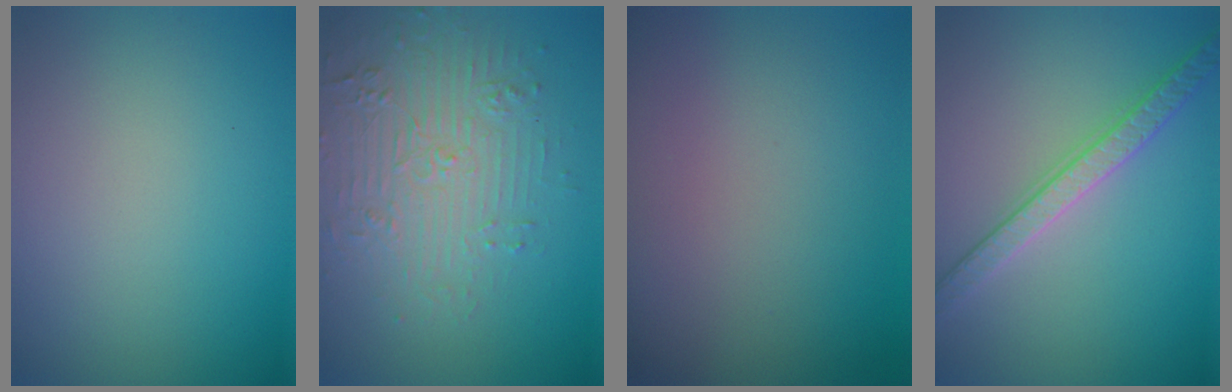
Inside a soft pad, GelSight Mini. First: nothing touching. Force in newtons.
{"total": 4.2, "press": 3.8, "slide": 1.8}
{"total": 0.0}
{"total": 3.3, "press": 3.2, "slide": 1.0}